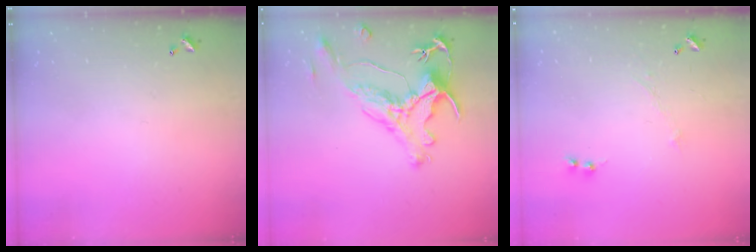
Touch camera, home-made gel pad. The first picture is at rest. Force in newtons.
{"total": 1.9, "press": 1.4, "slide": 1.2}
{"total": 0.0}